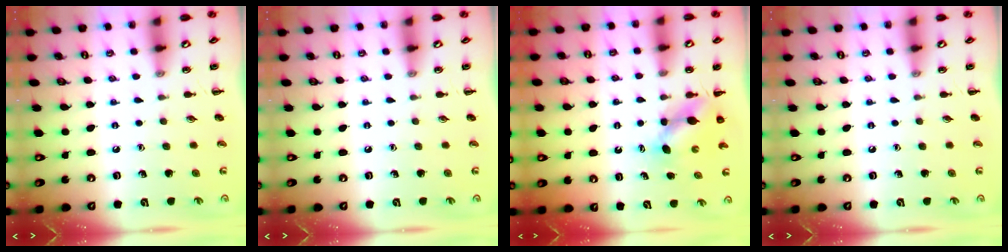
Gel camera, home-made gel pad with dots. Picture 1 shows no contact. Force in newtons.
{"total": 0.0}
{"total": 4.6, "press": 4.6, "slide": 0.3}
{"total": 0.0}